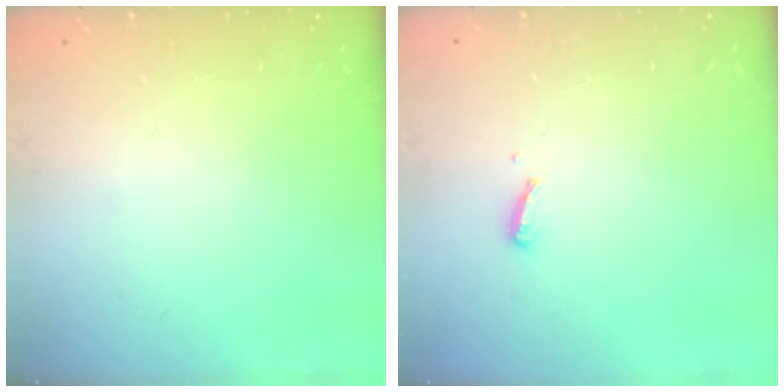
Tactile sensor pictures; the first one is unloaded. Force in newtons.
{"total": 7.1, "press": 7.0, "slide": 0.8}